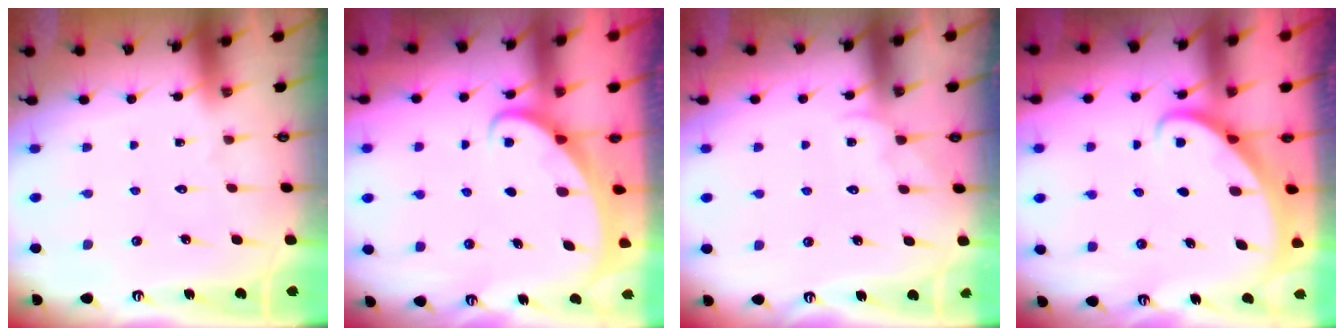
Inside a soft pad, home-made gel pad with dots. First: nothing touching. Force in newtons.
{"total": 1.8, "press": 1.8, "slide": 0.2}
{"total": 2.5, "press": 2.5, "slide": 0.4}
{"total": 2.6, "press": 2.6, "slide": 0.3}